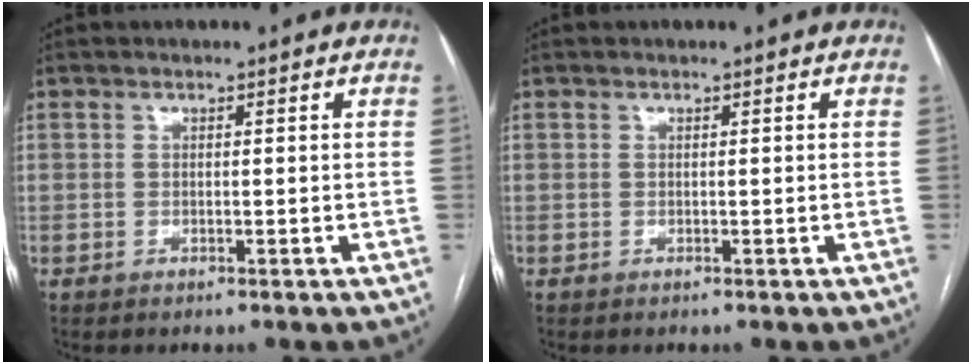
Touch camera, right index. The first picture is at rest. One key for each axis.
{"total": 0.0}